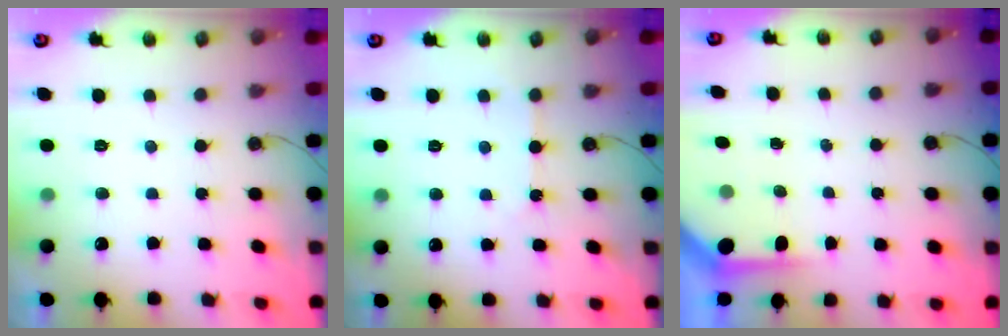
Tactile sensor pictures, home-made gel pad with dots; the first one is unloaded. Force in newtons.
{"total": 4.8, "press": 4.8, "slide": 0.7}
{"total": 3.5, "press": 3.5, "slide": 0.3}